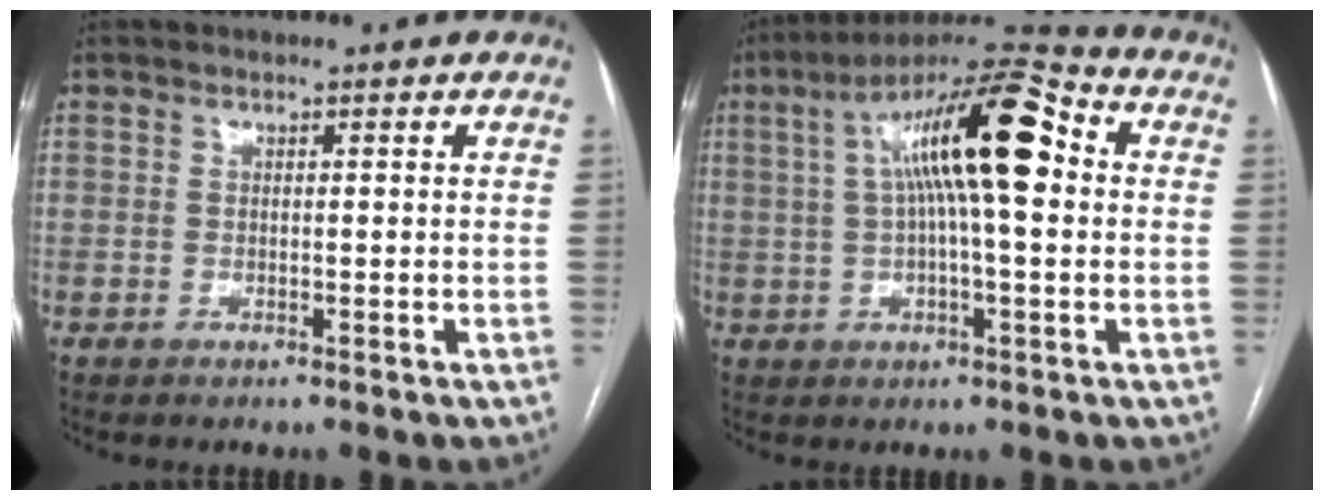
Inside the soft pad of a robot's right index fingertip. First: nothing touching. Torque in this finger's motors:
{"motor_torque": [1.75, -0.30, 0.51, 0.21]}